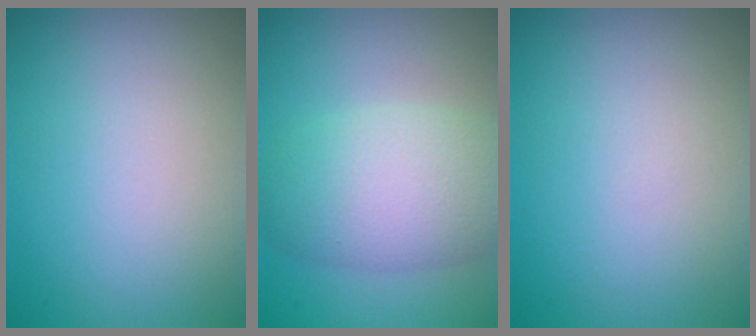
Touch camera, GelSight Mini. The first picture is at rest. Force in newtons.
{"total": 6.8, "press": 6.8, "slide": 0.5}
{"total": 0.0}